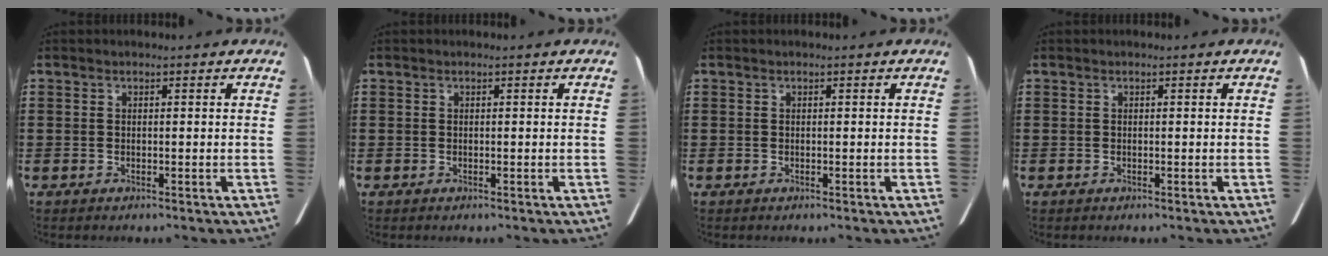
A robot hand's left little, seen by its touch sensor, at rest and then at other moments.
{"total": 0.0}
{"total": 0.0}
{"total": 0.0}